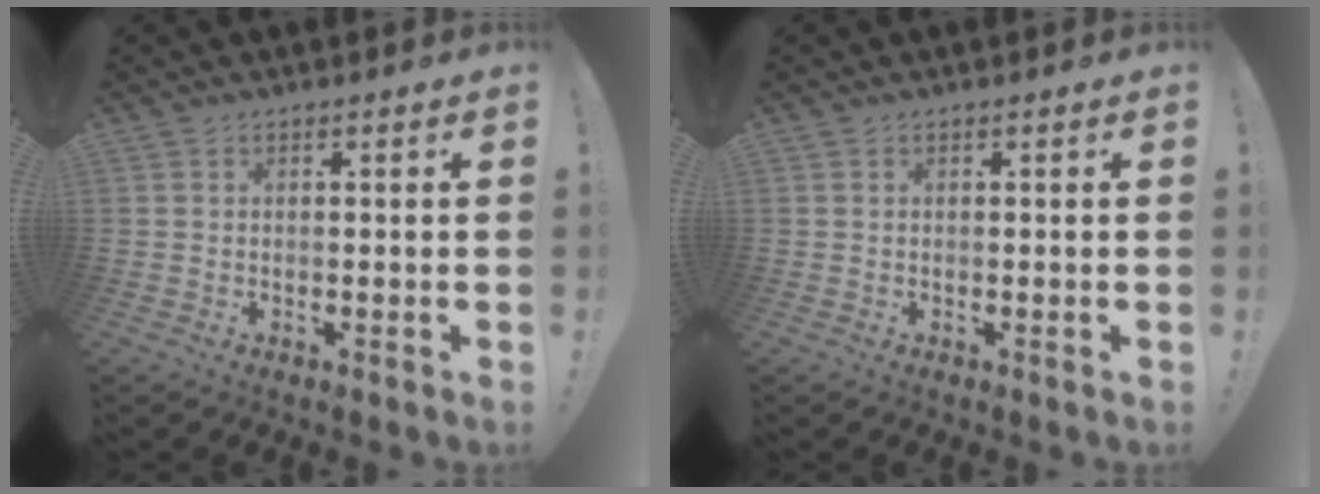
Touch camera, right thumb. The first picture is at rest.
{"total": 0.0}